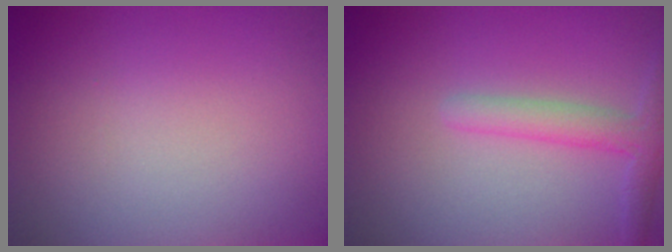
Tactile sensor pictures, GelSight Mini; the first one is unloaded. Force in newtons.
{"total": 2.6, "press": 2.6, "slide": 0.2}